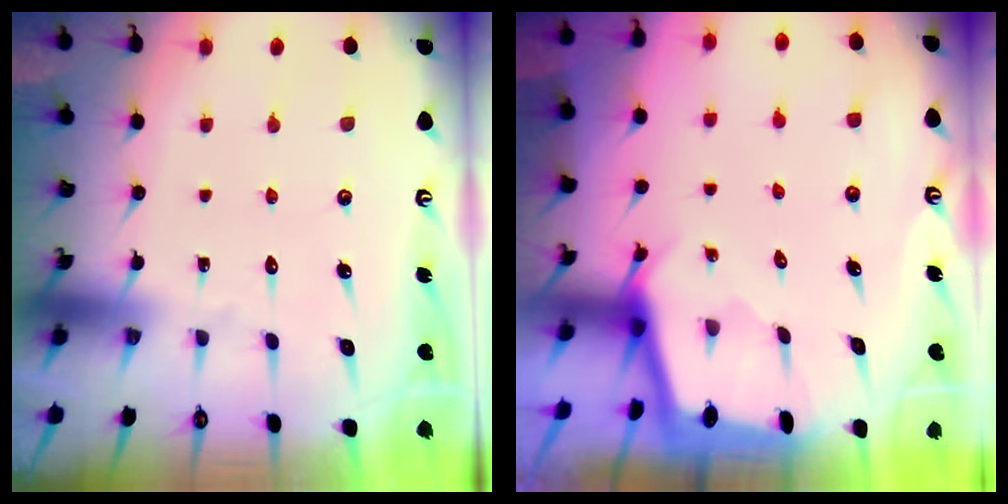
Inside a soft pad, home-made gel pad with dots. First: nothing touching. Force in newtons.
{"total": 1.6, "press": 1.6, "slide": 0.2}